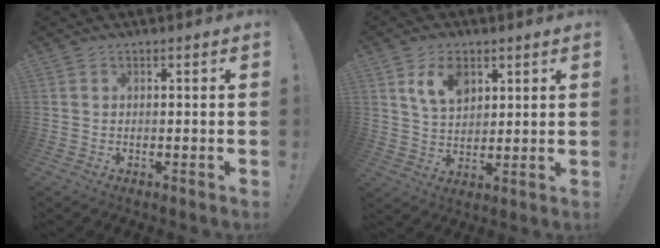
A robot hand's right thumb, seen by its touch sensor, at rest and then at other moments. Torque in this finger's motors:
{"motor_torque": [0.64, 0.58, 0.45, 0.42, 0.02]}